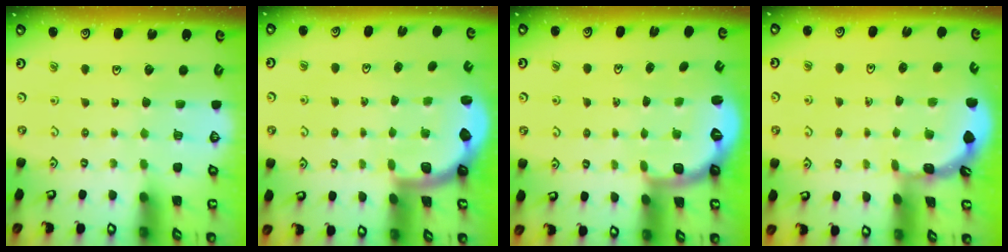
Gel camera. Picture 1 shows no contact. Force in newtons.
{"total": 1.9, "press": 1.8, "slide": 0.5}
{"total": 2.6, "press": 1.6, "slide": 2.1}
{"total": 1.7, "press": 1.7, "slide": 0.1}